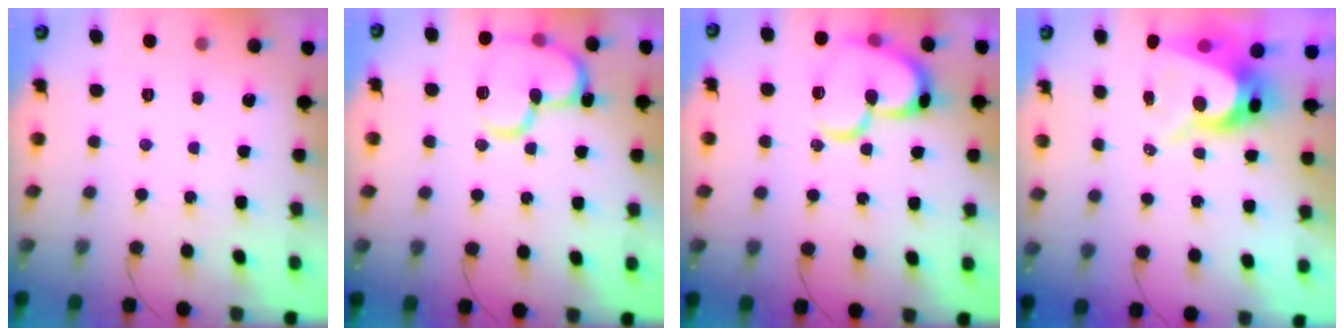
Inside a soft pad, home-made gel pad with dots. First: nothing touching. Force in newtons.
{"total": 15.5, "press": 15.4, "slide": 1.5}
{"total": 17.2, "press": 17.2, "slide": 1.6}
{"total": 10.4, "press": 10.3, "slide": 1.0}